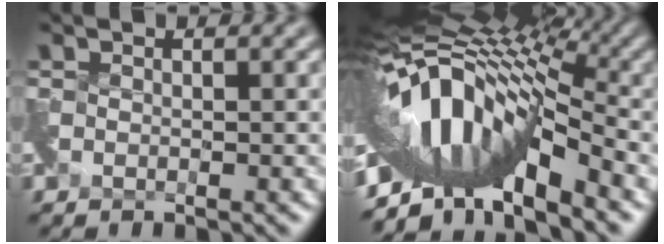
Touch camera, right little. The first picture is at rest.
{"total": 12.0, "force": [-4.2, 4.7, 10.2], "torque": [-0.179, 0.025, -0.070]}